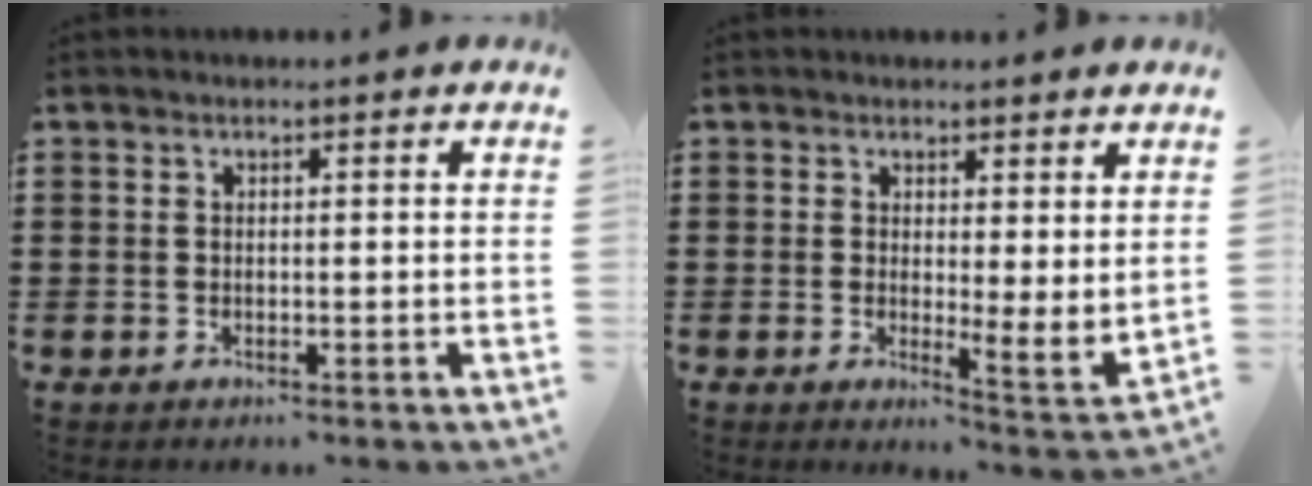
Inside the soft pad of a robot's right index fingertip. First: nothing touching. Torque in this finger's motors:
{"motor_torque": [0.79, 0.01, 0.19, 0.05]}